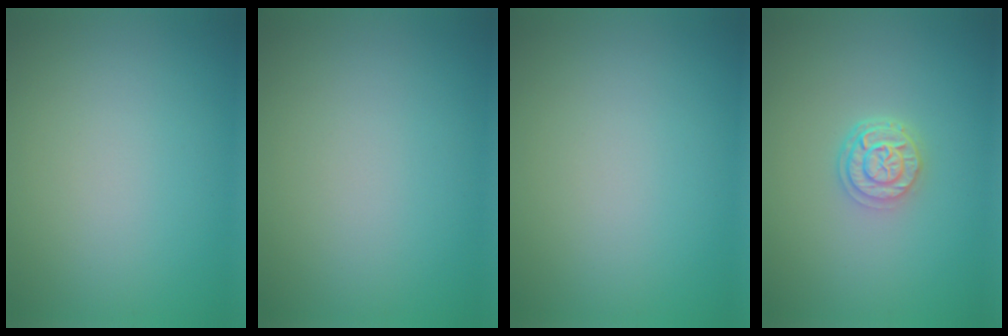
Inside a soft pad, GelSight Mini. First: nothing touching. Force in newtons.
{"total": 0.0}
{"total": 0.0}
{"total": 2.6, "press": 2.1, "slide": 1.5}